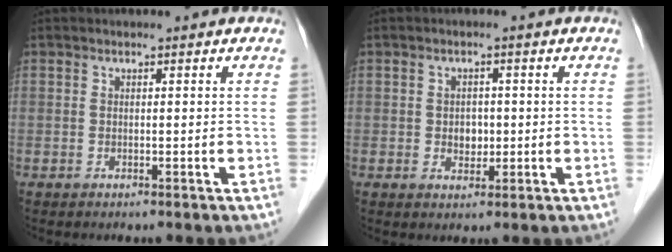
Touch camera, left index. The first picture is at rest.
{"total": 2.7, "force": [-0.2, 2.1, 1.7], "torque": [-0.025, 0.005, 0.002]}